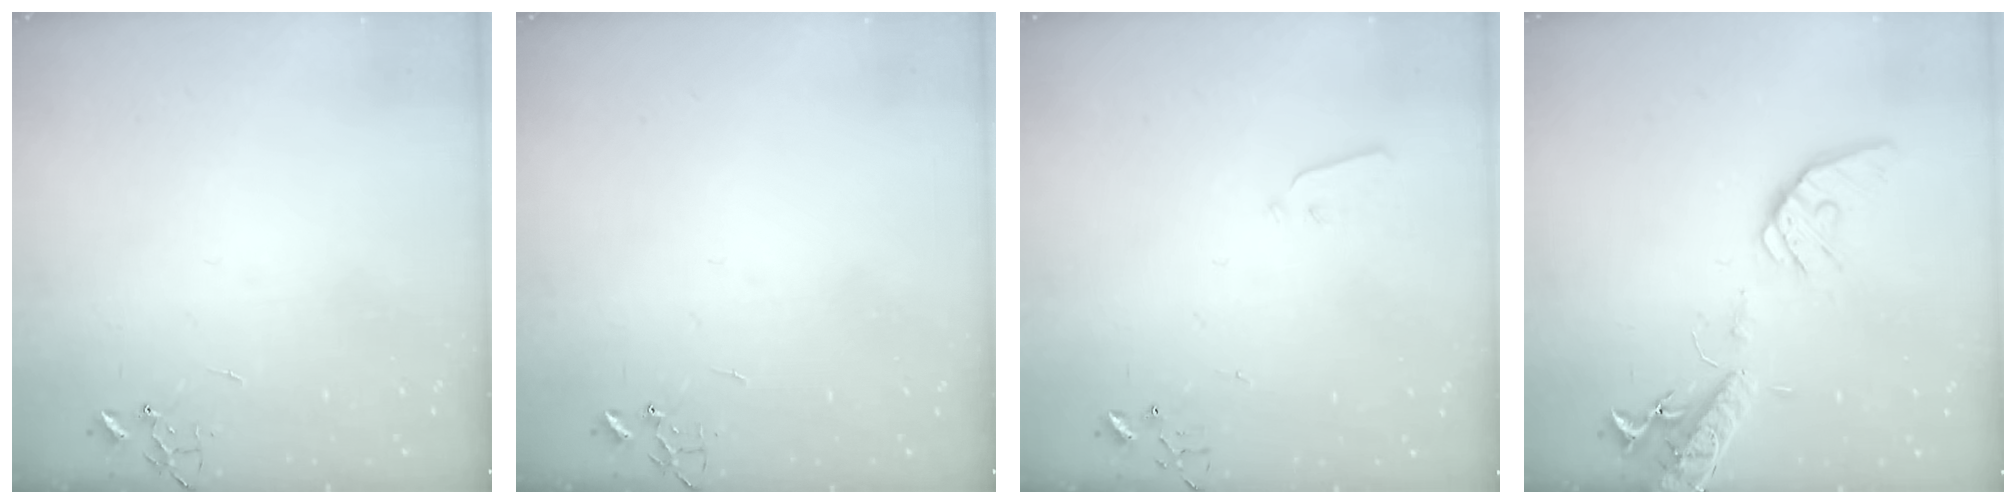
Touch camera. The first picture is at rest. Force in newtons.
{"total": 0.0}
{"total": 2.9, "press": 2.9, "slide": 0.4}
{"total": 16.1, "press": 15.8, "slide": 3.0}